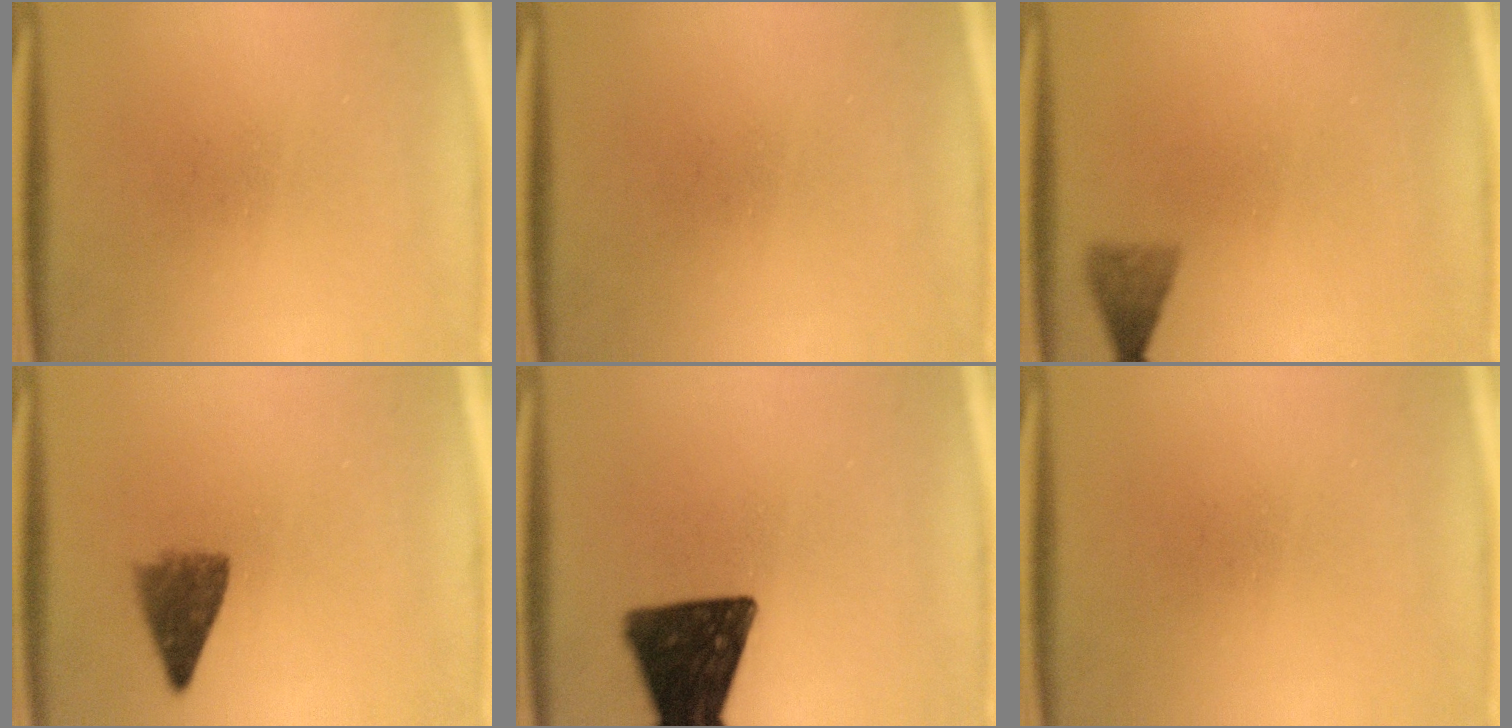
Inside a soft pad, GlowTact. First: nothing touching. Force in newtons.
{"total": 0.0}
{"total": 2.5}
{"total": 4.6}
{"total": 16.1}
{"total": 0.0}